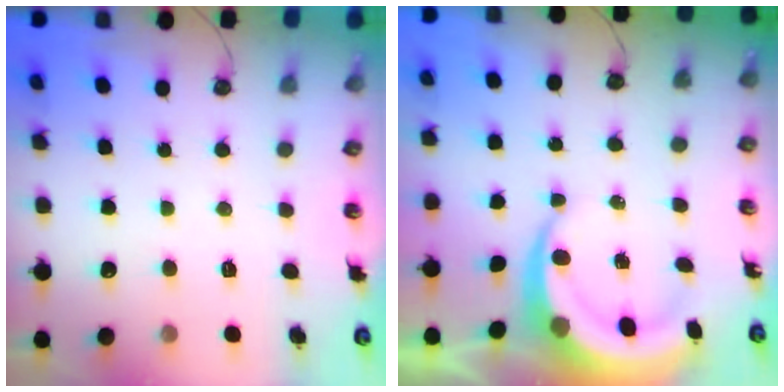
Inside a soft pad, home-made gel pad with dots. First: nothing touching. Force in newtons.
{"total": 7.4, "press": 7.4, "slide": 1.0}